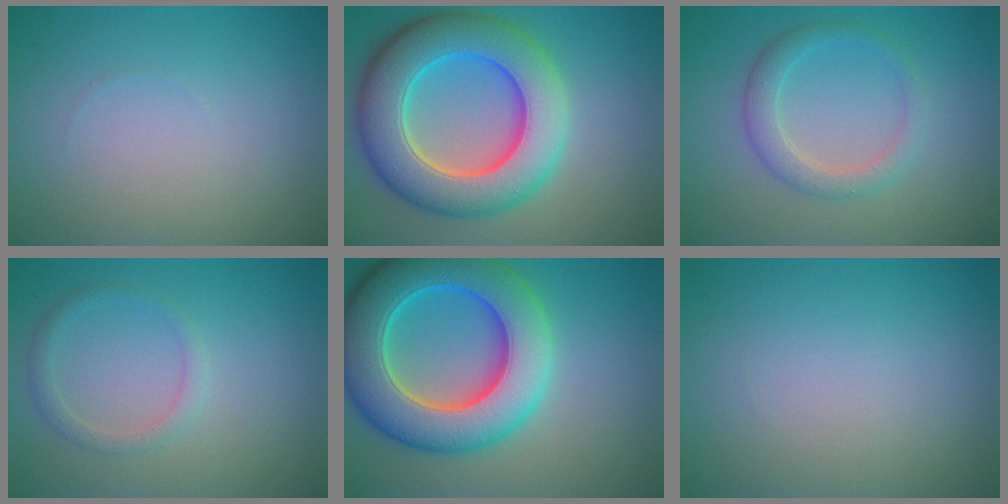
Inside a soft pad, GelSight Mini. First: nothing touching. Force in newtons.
{"total": 11.0, "press": 11.0, "slide": 0.5}
{"total": 2.7, "press": 2.7, "slide": 0.2}
{"total": 1.5, "press": 1.5, "slide": 0.1}
{"total": 11.6, "press": 11.6, "slide": 0.3}
{"total": 0.0}